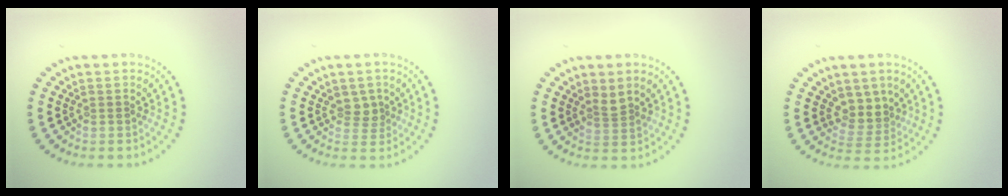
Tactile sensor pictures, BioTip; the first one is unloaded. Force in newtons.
{"total": 1.8, "press": 1.4, "slide": 1.0}
{"total": 1.4, "press": 1.2, "slide": 0.9}
{"total": 2.8, "press": 2.2, "slide": 1.7}